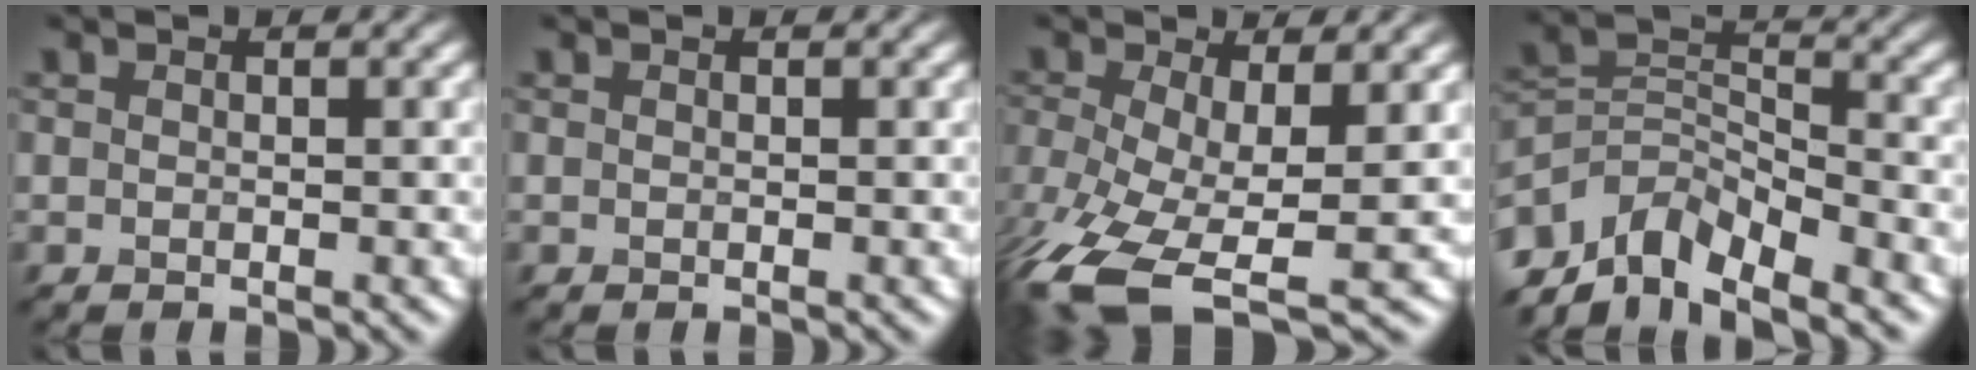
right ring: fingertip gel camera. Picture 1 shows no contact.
{"total": 0.0}
{"total": 10.8, "force": [-4.8, 4.2, 8.6], "torque": [-0.197, -0.039, -0.087]}
{"total": 7.5, "force": [-5.7, 3.2, 3.7], "torque": [-0.055, -0.003, -0.119]}